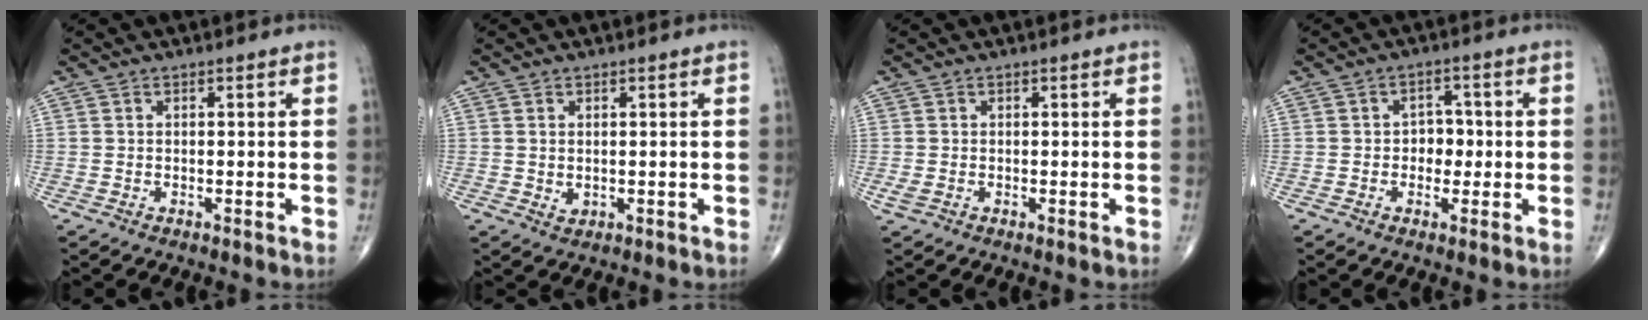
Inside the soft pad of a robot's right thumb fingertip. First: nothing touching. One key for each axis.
{"total": 1.3, "fx": 0.2, "fy": 1.0, "fz": 0.9, "tx": -0.013, "ty": -0.004, "tz": 0.008}
{"total": 1.3, "fx": -0.2, "fy": 0.9, "fz": 1.0, "tx": -0.028, "ty": -0.001, "tz": -0.002}
{"total": 4.1, "fx": -0.2, "fy": 3.1, "fz": 2.6, "tx": -0.008, "ty": 0.008, "tz": -0.008}